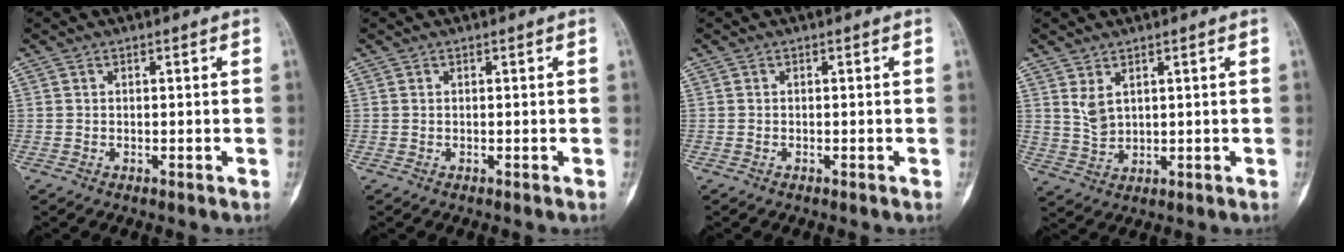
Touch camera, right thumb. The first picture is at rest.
{"total": 0.0}
{"total": 0.0}
{"total": 3.8, "force": [1.6, 2.2, 2.6], "torque": [-0.045, -0.013, 0.043]}